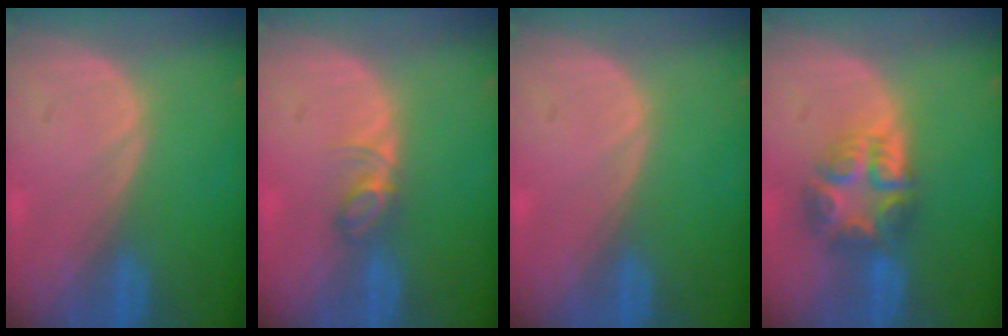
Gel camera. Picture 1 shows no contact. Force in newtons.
{"total": 2.8, "press": 2.8, "slide": 0.4}
{"total": 0.0}
{"total": 7.7, "press": 6.7, "slide": 3.7}